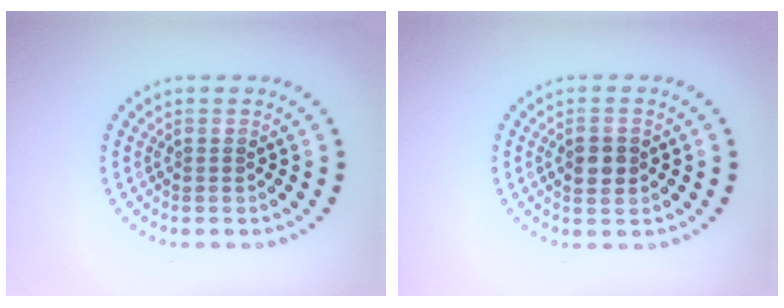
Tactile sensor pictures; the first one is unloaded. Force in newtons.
{"total": 2.6, "press": 2.6, "slide": 0.1}